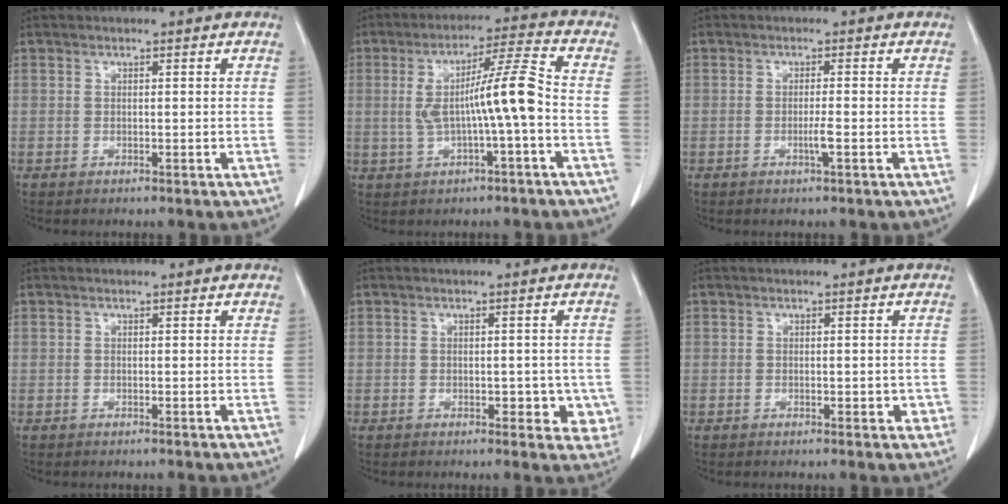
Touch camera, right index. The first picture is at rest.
{"total": 9.6, "force": [-0.9, -0.1, 9.5], "torque": [-0.167, 0.022, -0.017]}
{"total": 1.9, "force": [-0.6, -0.3, 1.7], "torque": [-0.034, -0.003, -0.012]}
{"total": 0.0}
{"total": 4.5, "force": [-0.5, 2.9, 3.5], "torque": [-0.018, 0.004, -0.002]}
{"total": 2.0, "force": [-0.2, 1.2, 1.6], "torque": [-0.014, 0.004, 0.001]}